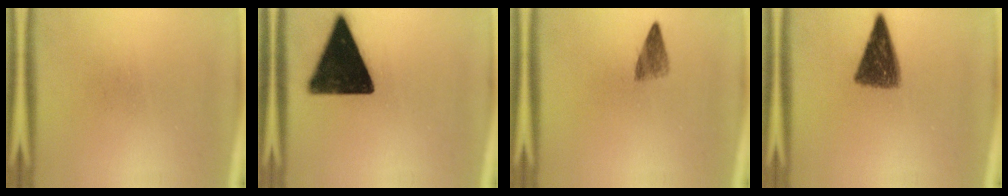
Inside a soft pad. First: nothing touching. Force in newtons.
{"total": 17.4}
{"total": 2.8}
{"total": 9.0}